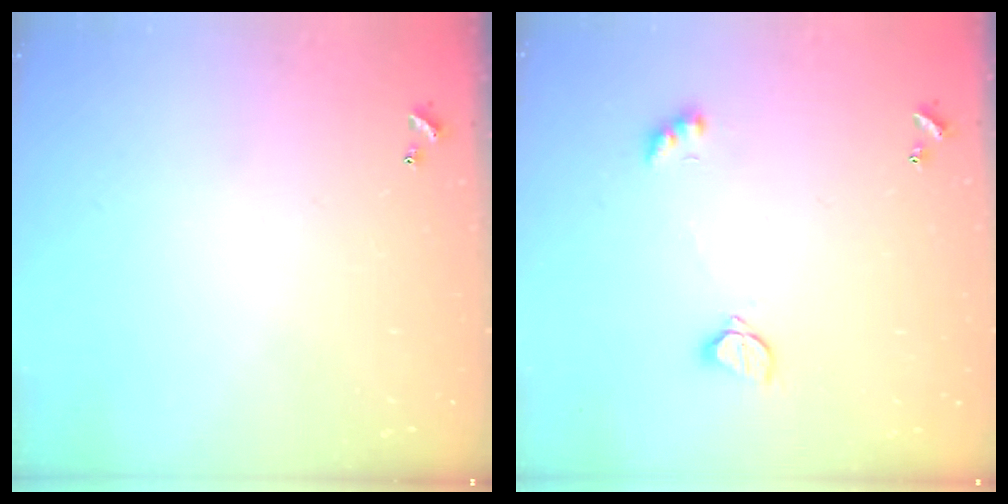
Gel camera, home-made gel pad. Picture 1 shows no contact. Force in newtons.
{"total": 2.1, "press": 2.1, "slide": 0.5}